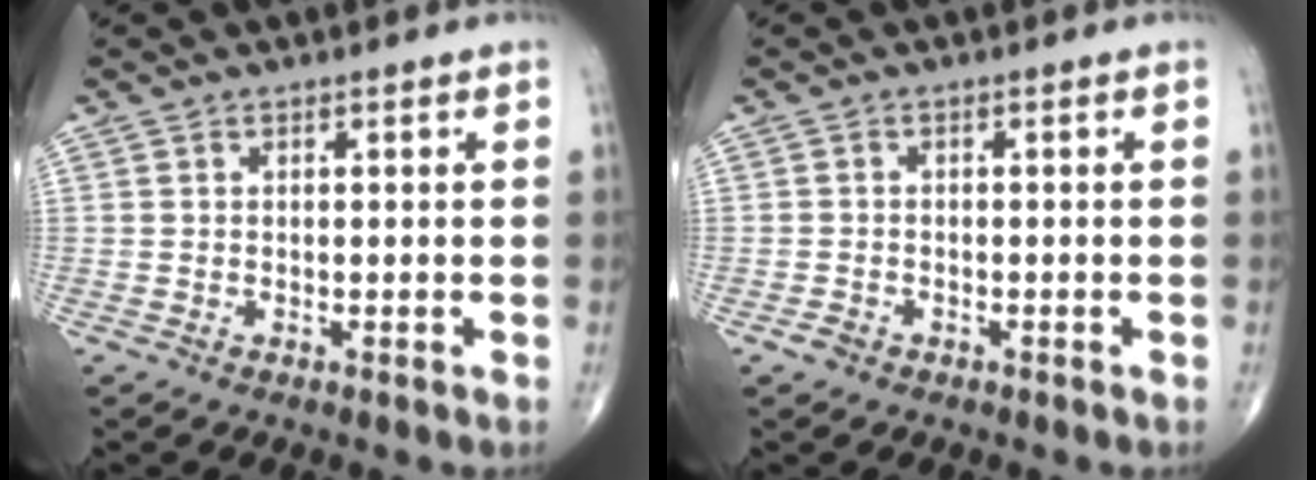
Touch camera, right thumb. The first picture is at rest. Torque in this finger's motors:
{"motor_torque": [0.39, 0.18, -0.13, -0.36, -0.03]}